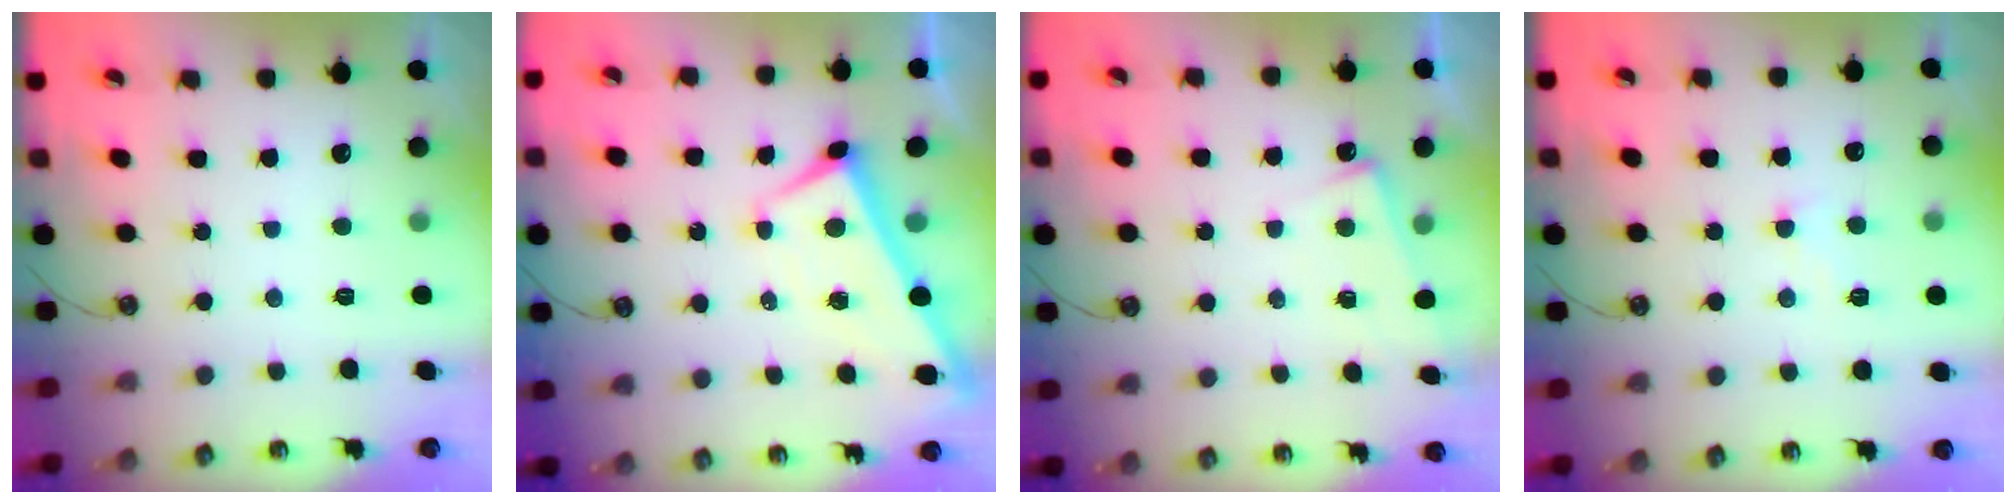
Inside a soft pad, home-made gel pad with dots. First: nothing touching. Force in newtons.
{"total": 2.7, "press": 2.6, "slide": 0.3}
{"total": 5.8, "press": 5.8, "slide": 0.4}
{"total": 0.9, "press": 0.7, "slide": 0.5}